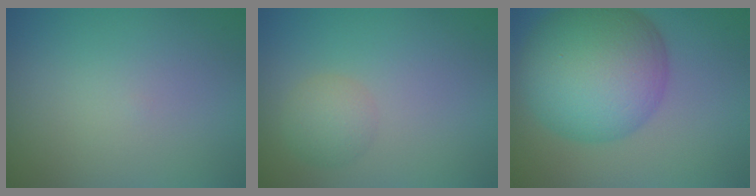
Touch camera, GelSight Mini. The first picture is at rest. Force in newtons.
{"total": 2.1, "press": 2.1, "slide": 0.1}
{"total": 11.1, "press": 11.1, "slide": 0.2}